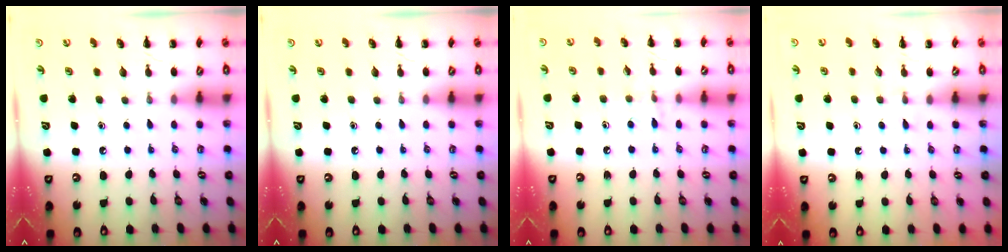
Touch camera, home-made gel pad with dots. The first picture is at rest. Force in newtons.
{"total": 0.0}
{"total": 6.8, "press": 6.6, "slide": 1.8}
{"total": 2.5, "press": 2.2, "slide": 1.1}